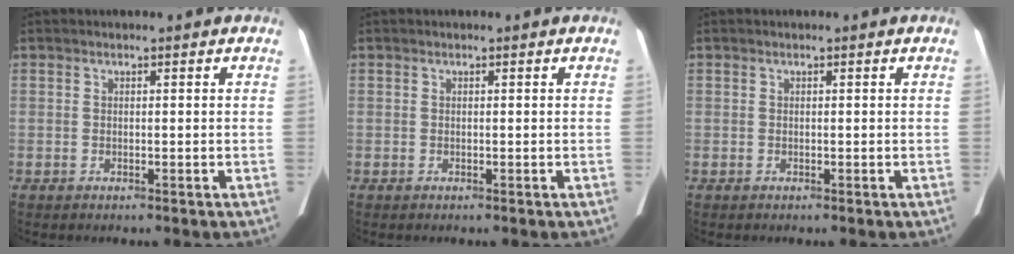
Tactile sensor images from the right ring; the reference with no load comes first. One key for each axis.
{"total": 0.0}
{"total": 0.0}